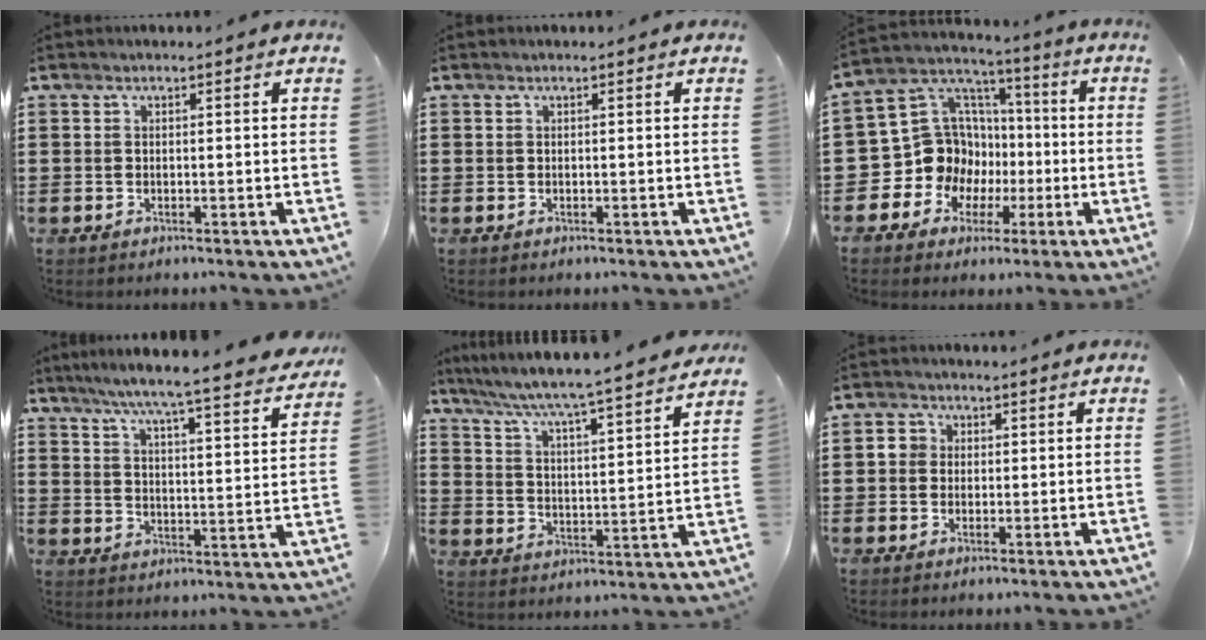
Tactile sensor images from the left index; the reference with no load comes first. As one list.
[{"total": 0.0}, {"total": 12.7, "force": [-1.6, 11.9, 4.2], "torque": [-0.127, -0.007, -0.018]}, {"total": 6.2, "force": [5.4, -1.0, 2.8], "torque": [-0.078, -0.044, 0.084]}, {"total": 5.2, "force": [4.8, -0.7, 2.0], "torque": [-0.064, -0.045, 0.071]}, {"total": 2.5, "force": [0.4, 2.4, 0.6], "torque": [-0.024, 0.010, 0.003]}]